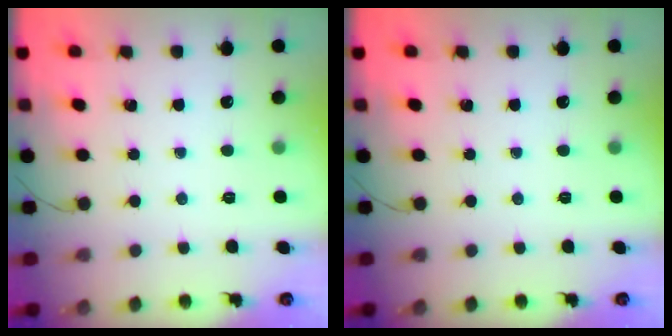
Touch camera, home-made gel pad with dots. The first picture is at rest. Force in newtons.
{"total": 0.0}